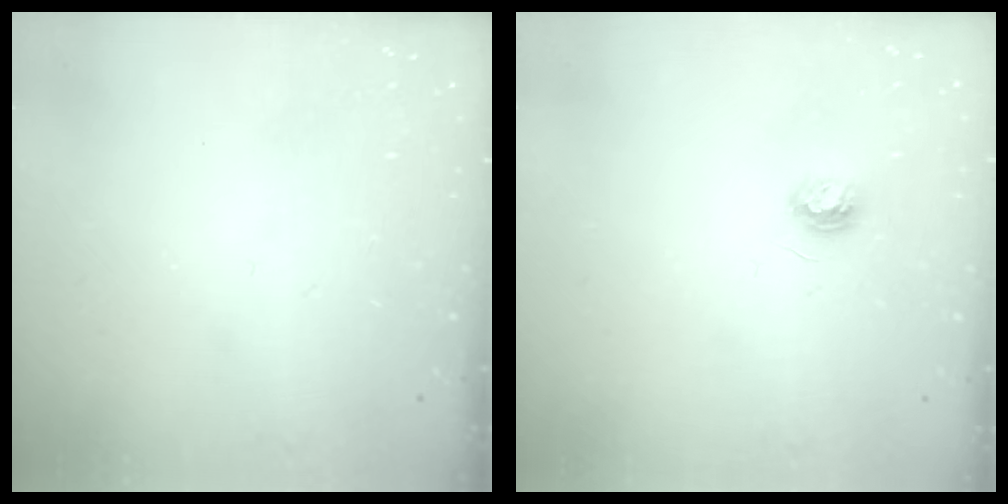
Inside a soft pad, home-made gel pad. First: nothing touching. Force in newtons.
{"total": 3.7, "press": 3.7, "slide": 0.4}